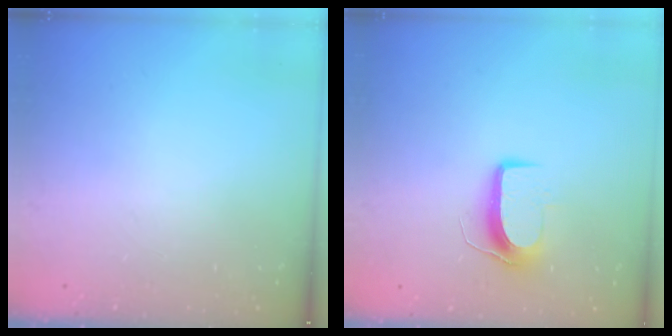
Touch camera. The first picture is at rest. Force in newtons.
{"total": 8.9, "press": 8.9, "slide": 0.5}